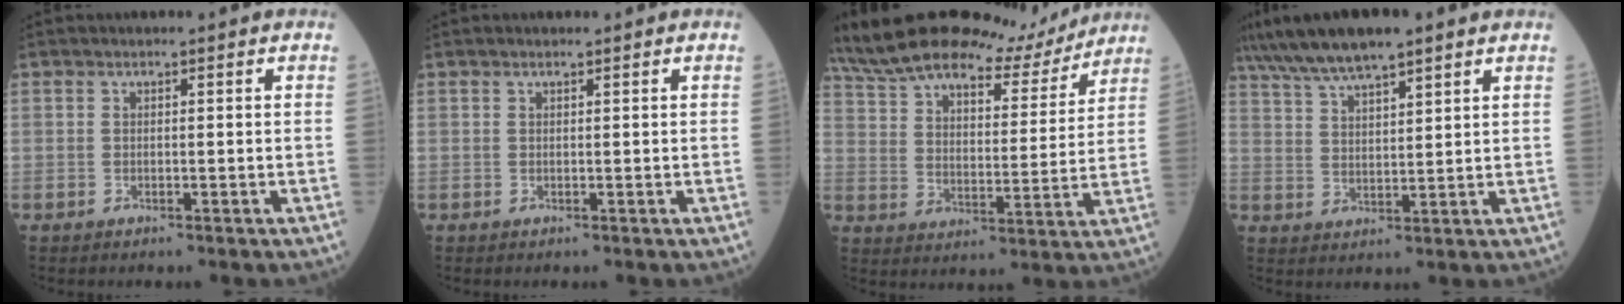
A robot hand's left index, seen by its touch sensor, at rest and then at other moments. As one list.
[{"total": 0.0}, {"total": 22.5, "force": [20.0, 5.9, 8.3], "torque": [-0.161, 0.012, 0.301]}, {"total": 9.5, "force": [7.5, 1.4, 5.6], "torque": [-0.106, 0.028, 0.136]}]